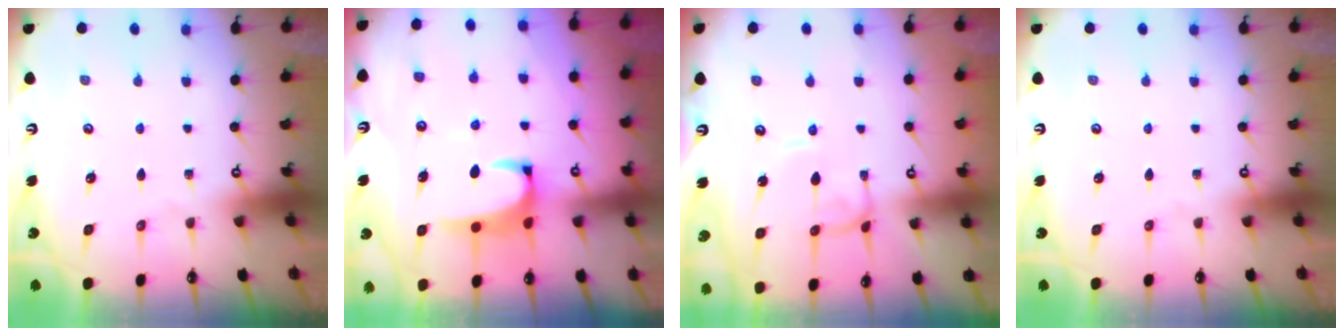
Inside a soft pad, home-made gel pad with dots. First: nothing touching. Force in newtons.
{"total": 2.2, "press": 2.0, "slide": 1.0}
{"total": 1.6, "press": 1.5, "slide": 0.1}
{"total": 0.0}